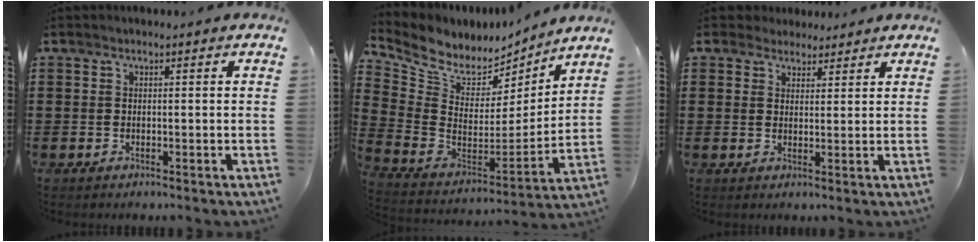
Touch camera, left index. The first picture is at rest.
{"total": 6.8, "force": [5.4, 3.6, 2.0], "torque": [-0.080, -0.045, 0.096]}
{"total": 3.0, "force": [2.5, 1.5, 0.0], "torque": [-0.011, 0.007, 0.049]}